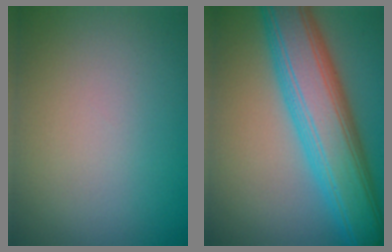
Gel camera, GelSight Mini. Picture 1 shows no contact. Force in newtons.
{"total": 10.1, "press": 10.1, "slide": 0.4}